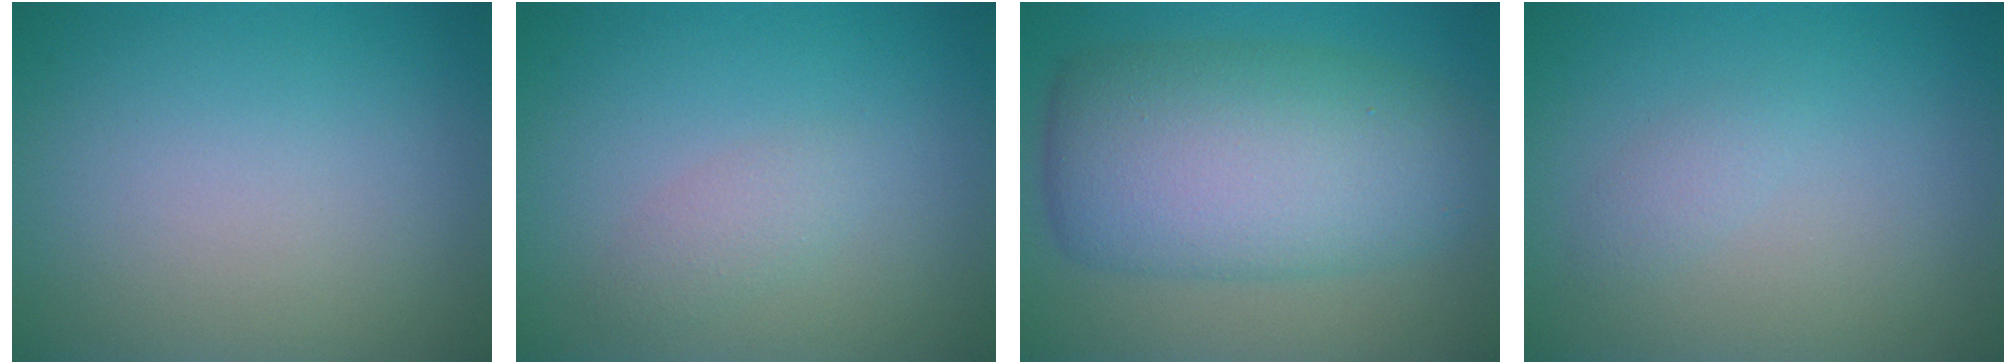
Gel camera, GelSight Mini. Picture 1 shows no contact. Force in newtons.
{"total": 1.4, "press": 1.4, "slide": 0.1}
{"total": 10.2, "press": 10.2, "slide": 0.0}
{"total": 1.0, "press": 1.0, "slide": 0.1}